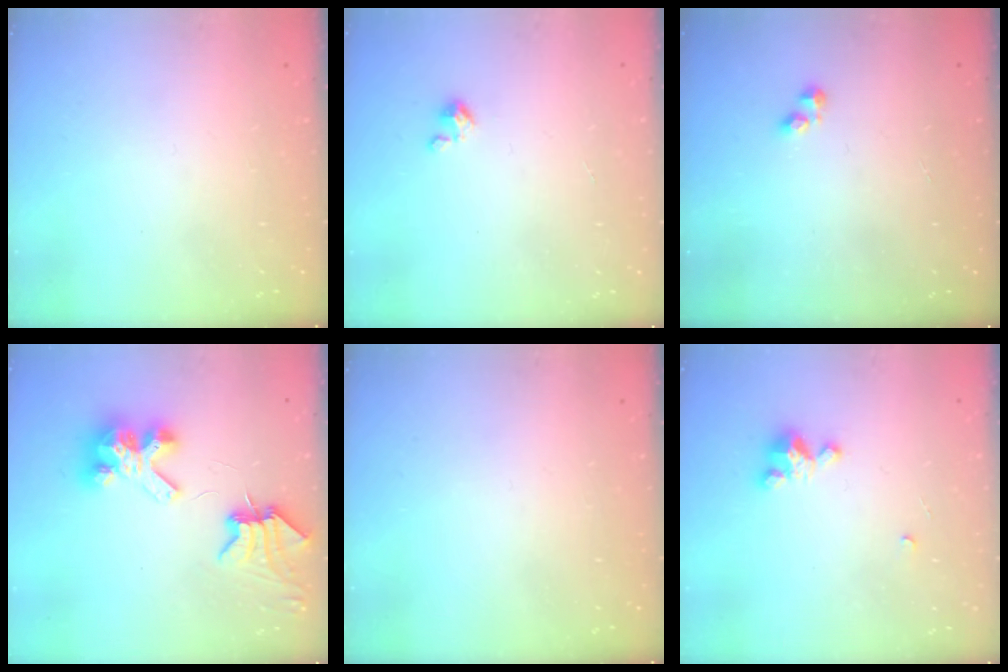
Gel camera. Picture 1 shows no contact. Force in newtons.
{"total": 2.5, "press": 2.5, "slide": 0.3}
{"total": 2.3, "press": 2.3, "slide": 0.4}
{"total": 8.0, "press": 7.9, "slide": 1.0}
{"total": 0.0}
{"total": 3.6, "press": 3.6, "slide": 0.2}